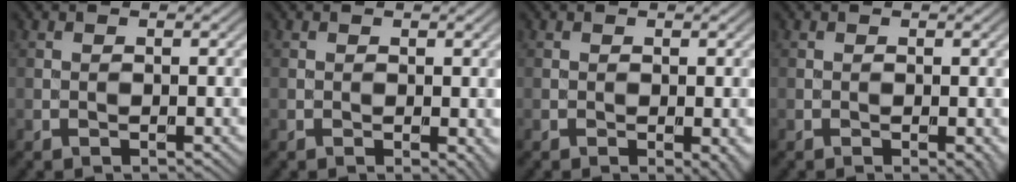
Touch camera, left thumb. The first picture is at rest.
{"total": 1.0, "force": [-0.1, 0.6, 0.7], "torque": [-0.005, -0.004, 0.000]}
{"total": 1.5, "force": [-0.4, 0.4, 1.4], "torque": [-0.016, -0.005, -0.005]}
{"total": 0.7, "force": [-0.2, 0.3, 0.6], "torque": [-0.007, -0.004, -0.003]}